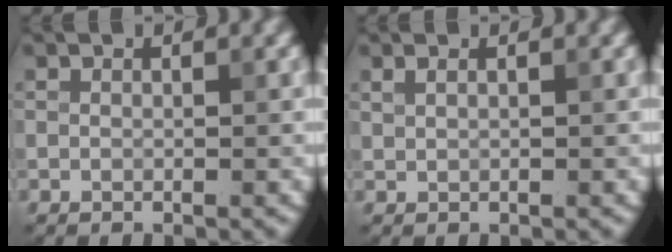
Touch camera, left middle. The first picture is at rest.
{"total": 0.7, "force": [0.5, 0.3, 0.4], "torque": [-0.011, -0.001, 0.011]}